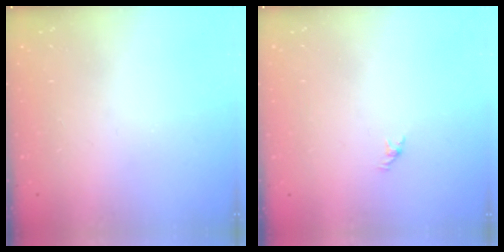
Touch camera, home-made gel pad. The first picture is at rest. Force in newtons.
{"total": 0.5, "press": 0.3, "slide": 0.4}